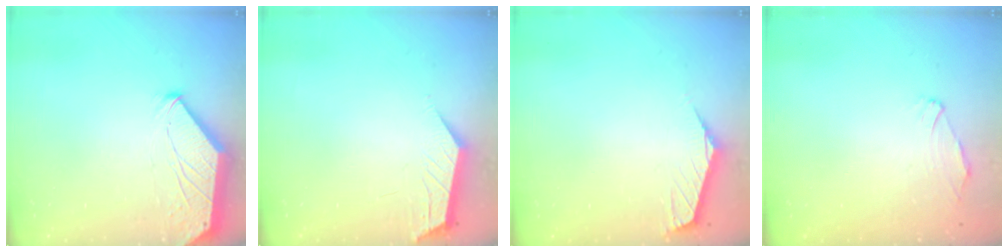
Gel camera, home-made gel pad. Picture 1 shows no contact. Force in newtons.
{"total": 1.8, "press": 1.8, "slide": 0.4}
{"total": 1.0, "press": 0.9, "slide": 0.3}
{"total": 1.5, "press": 1.4, "slide": 0.5}